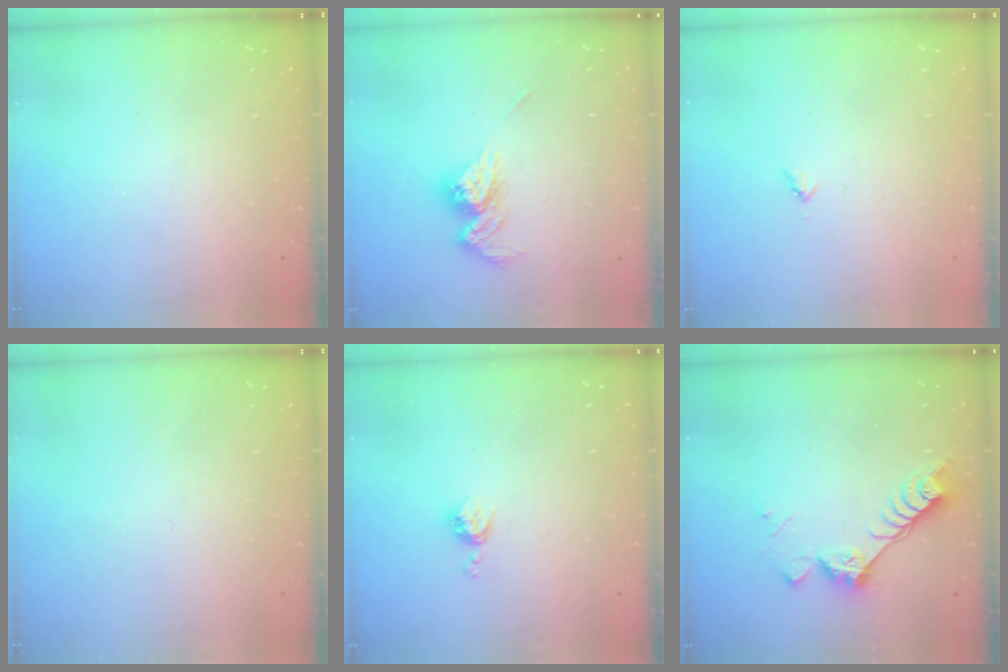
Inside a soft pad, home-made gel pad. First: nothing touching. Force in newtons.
{"total": 11.8, "press": 11.8, "slide": 0.5}
{"total": 3.0, "press": 3.0, "slide": 0.3}
{"total": 0.0}
{"total": 4.5, "press": 4.4, "slide": 0.7}
{"total": 8.3, "press": 8.2, "slide": 0.7}